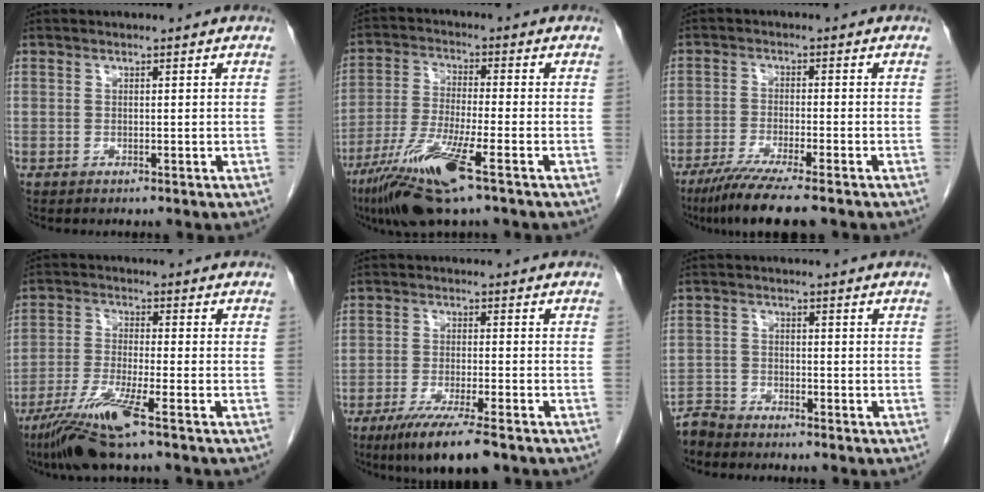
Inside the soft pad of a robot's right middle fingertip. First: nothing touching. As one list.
[{"total": 12.1, "force": [-6.7, 0.9, 10.0], "torque": [-0.205, -0.029, -0.124]}, {"total": 8.9, "force": [-6.8, -0.1, 5.7], "torque": [-0.093, -0.024, -0.111]}, {"total": 9.4, "force": [-5.8, 0.0, 7.3], "torque": [-0.149, -0.027, -0.111]}, {"total": 9.1, "force": [-6.4, 0.5, 6.5], "torque": [-0.108, -0.024, -0.102]}, {"total": 3.2, "force": [-3.1, 0.4, -0.4], "torque": [0.013, -0.009, -0.061]}]